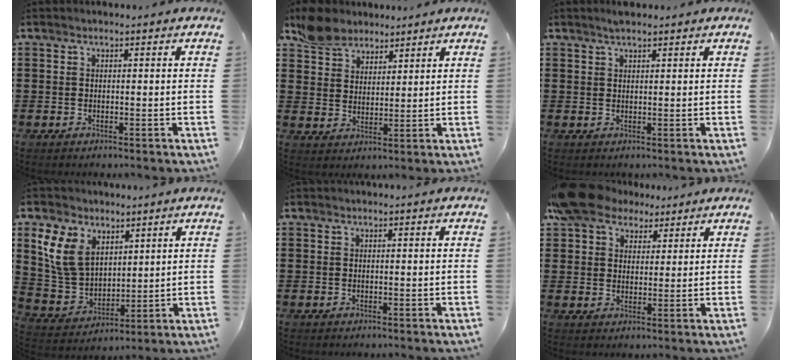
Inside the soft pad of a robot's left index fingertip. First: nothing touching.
{"total": 5.8, "force": [4.9, 3.0, 0.9], "torque": [-0.041, 0.004, 0.096]}
{"total": 1.6, "force": [1.4, 0.2, 0.8], "torque": [-0.017, 0.001, 0.026]}
{"total": 10.0, "force": [5.0, 6.8, 5.3], "torque": [-0.140, 0.007, 0.097]}
{"total": 0.0}
{"total": 8.2, "force": [5.8, 4.8, 3.4], "torque": [-0.085, 0.010, 0.111]}